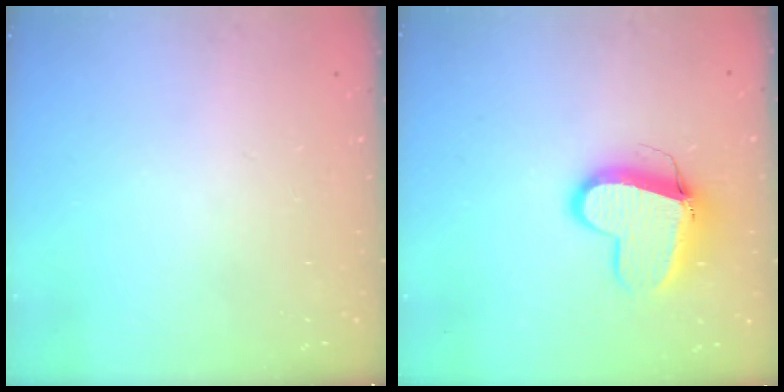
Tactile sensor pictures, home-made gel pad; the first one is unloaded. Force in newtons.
{"total": 11.6, "press": 11.6, "slide": 1.2}